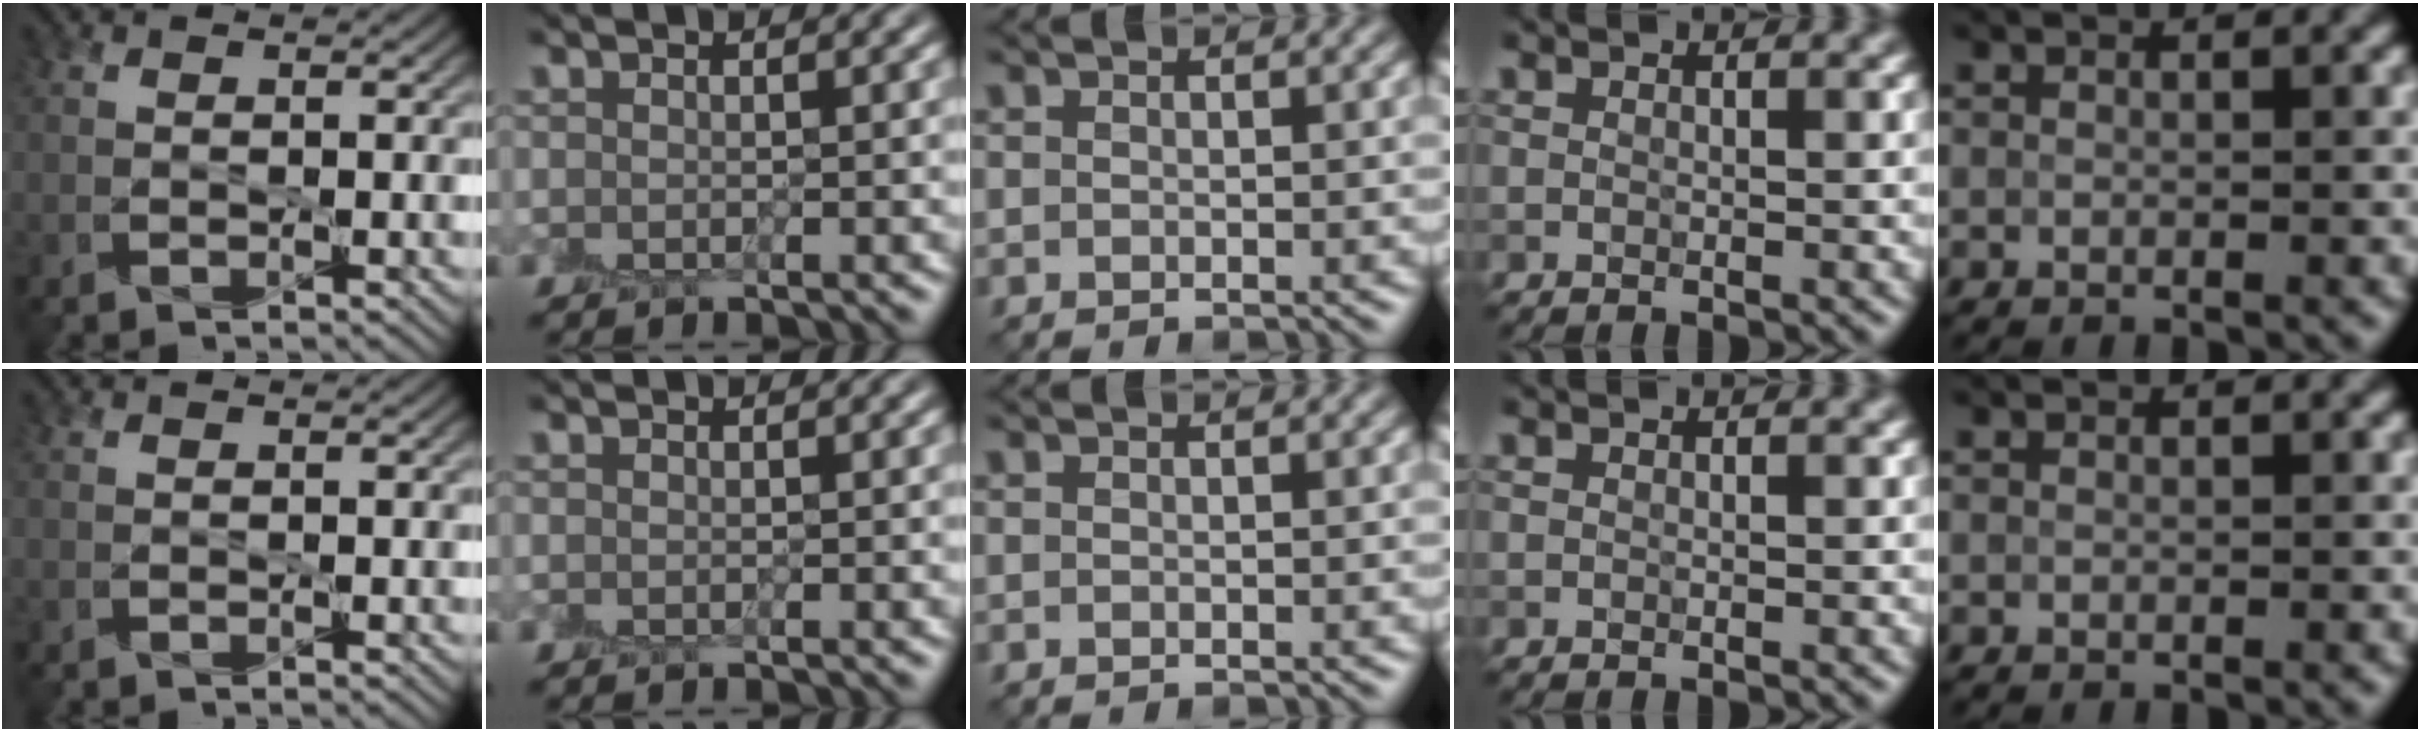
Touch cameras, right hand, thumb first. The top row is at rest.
{}